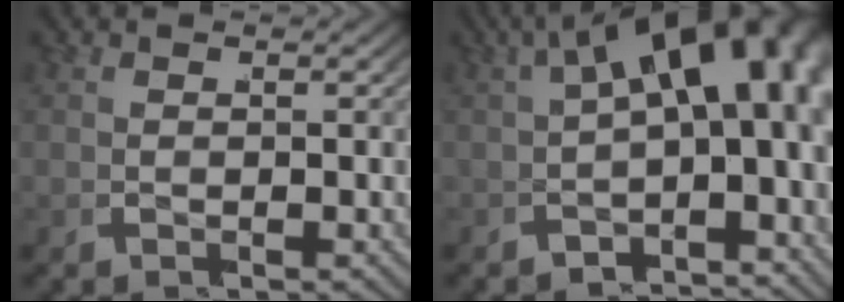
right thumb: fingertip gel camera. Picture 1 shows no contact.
{"total": 11.8, "force": [0.9, 6.5, 9.8], "torque": [-0.122, 0.008, -0.002]}